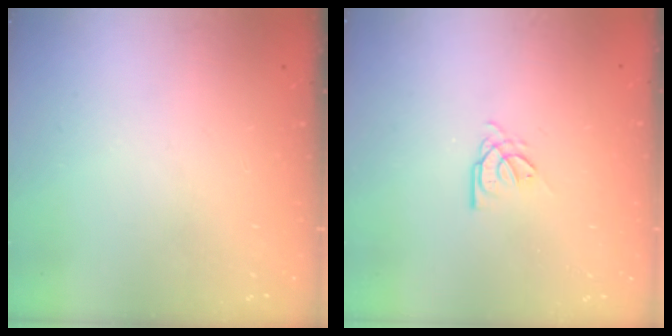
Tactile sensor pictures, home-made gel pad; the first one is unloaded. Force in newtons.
{"total": 3.0, "press": 3.0, "slide": 0.4}